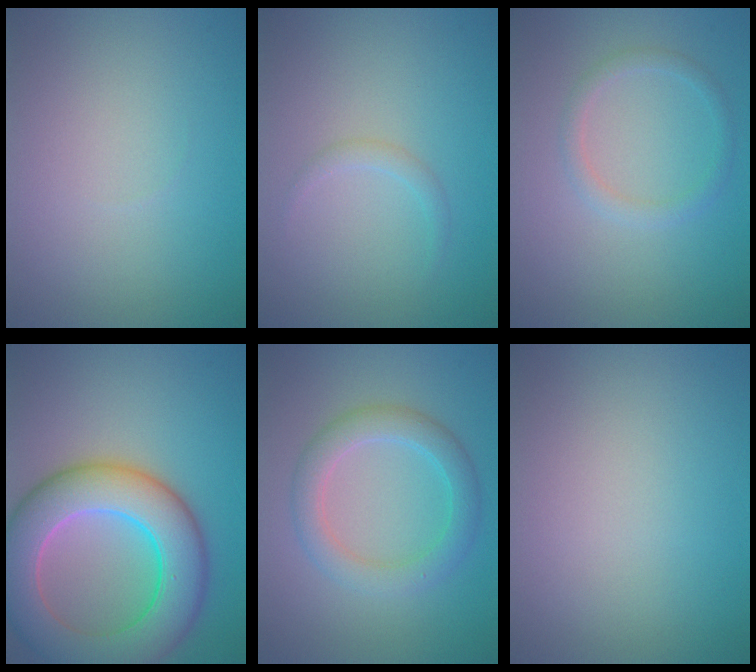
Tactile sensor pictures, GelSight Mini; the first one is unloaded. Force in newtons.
{"total": 0.9, "press": 0.9, "slide": 0.1}
{"total": 1.6, "press": 1.6, "slide": 0.1}
{"total": 10.3, "press": 10.3, "slide": 0.7}
{"total": 3.6, "press": 3.6, "slide": 0.1}
{"total": 0.0}